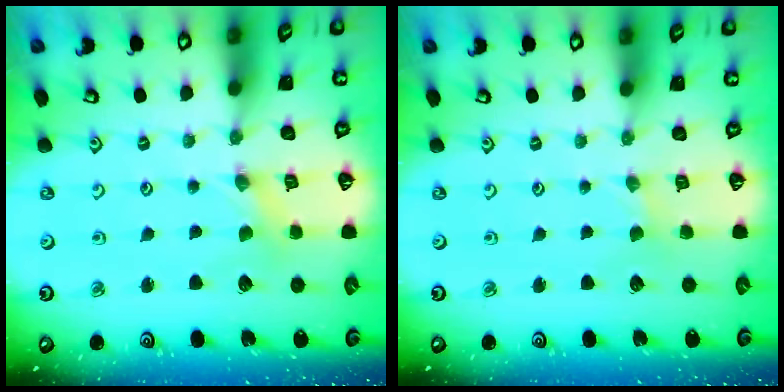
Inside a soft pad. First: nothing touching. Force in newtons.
{"total": 0.0}